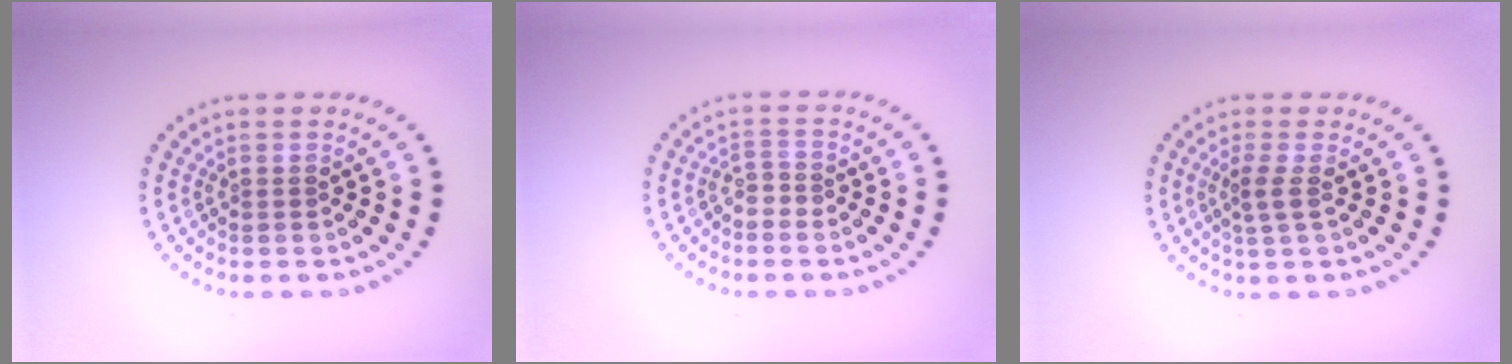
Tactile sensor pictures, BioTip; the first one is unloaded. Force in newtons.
{"total": 1.5, "press": 1.2, "slide": 0.8}
{"total": 1.6, "press": 1.3, "slide": 1.0}